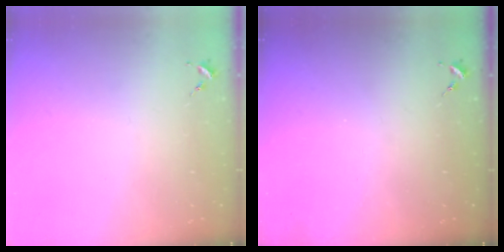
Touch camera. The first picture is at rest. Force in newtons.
{"total": 0.0}